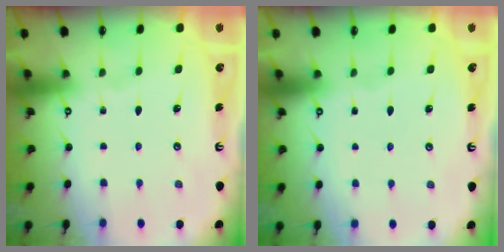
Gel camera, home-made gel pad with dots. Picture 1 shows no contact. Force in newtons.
{"total": 1.2, "press": 1.2, "slide": 0.1}